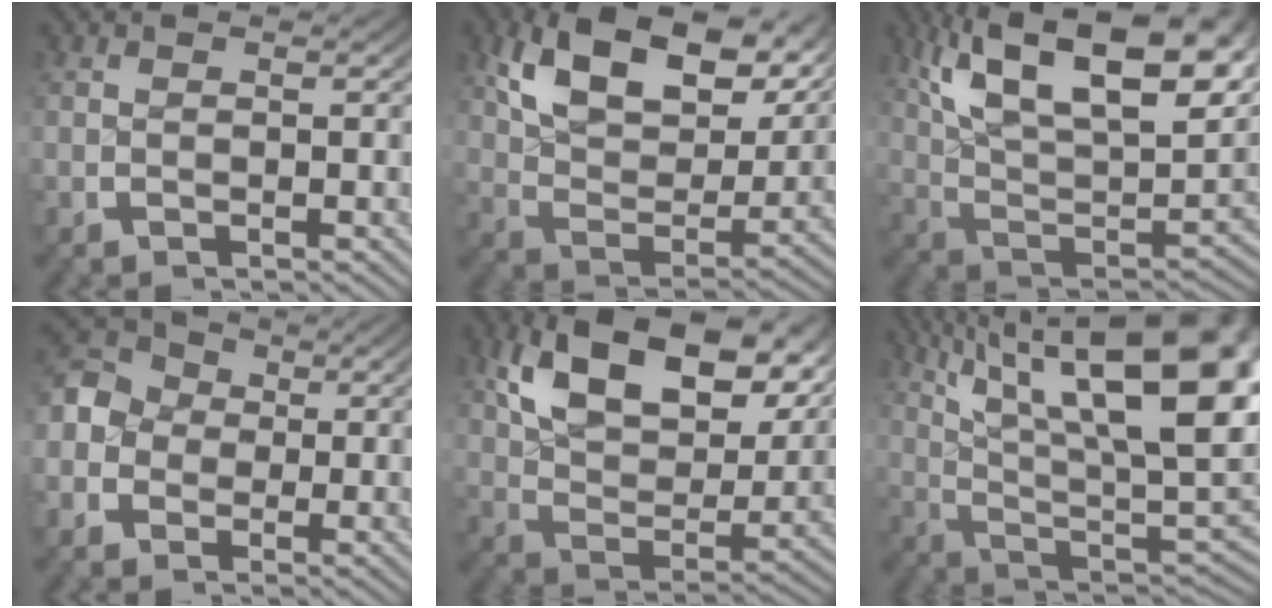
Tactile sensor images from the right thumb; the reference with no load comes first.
{"total": 13.1, "force": [5.9, 7.2, 9.2], "torque": [-0.170, -0.005, 0.098]}
{"total": 15.6, "force": [4.5, 9.5, 11.6], "torque": [-0.230, -0.028, 0.077]}
{"total": 7.7, "force": [1.8, 6.3, 3.9], "torque": [-0.067, 0.005, 0.016]}
{"total": 15.1, "force": [6.0, 8.6, 10.8], "torque": [-0.193, -0.006, 0.097]}
{"total": 18.6, "force": [4.2, 10.3, 14.9], "torque": [-0.245, -0.037, 0.087]}